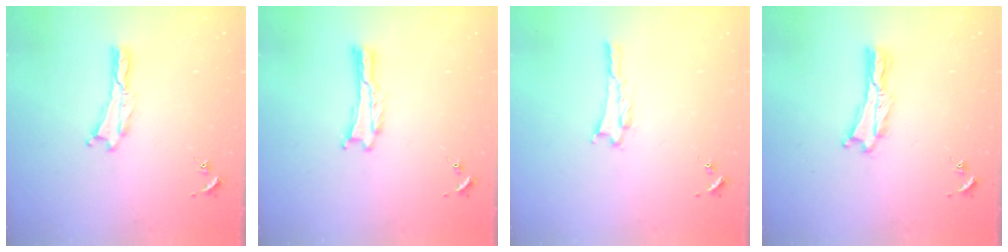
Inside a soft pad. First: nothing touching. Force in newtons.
{"total": 0.0}
{"total": 0.6, "press": 0.6, "slide": 0.1}
{"total": 0.6, "press": 0.5, "slide": 0.2}